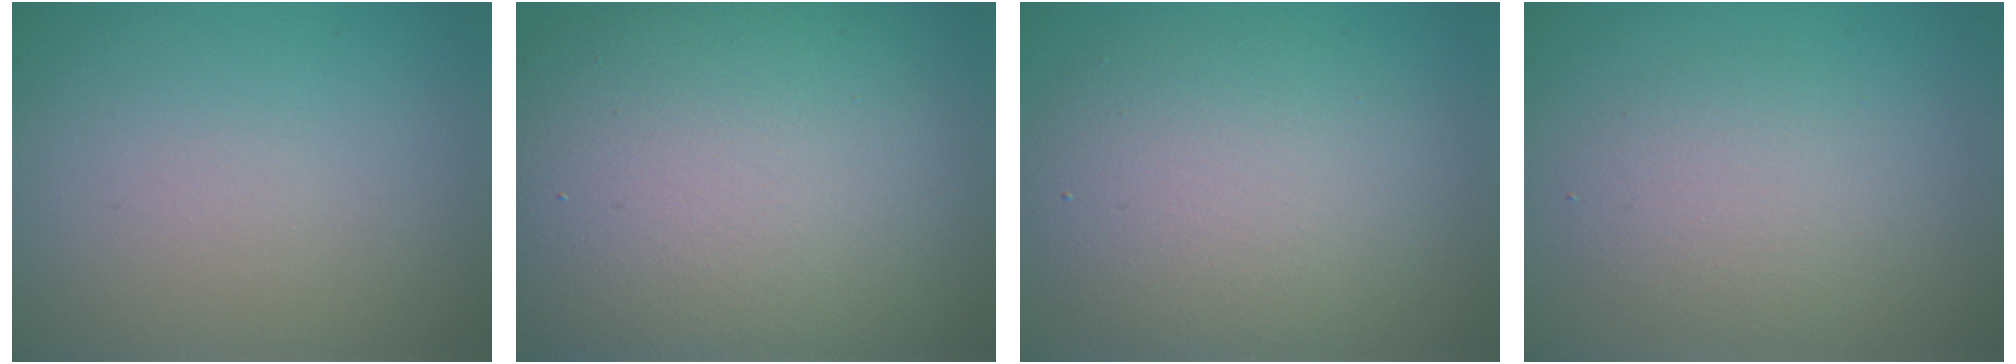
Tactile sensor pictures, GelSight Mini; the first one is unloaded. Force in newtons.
{"total": 13.3, "press": 13.3, "slide": 0.5}
{"total": 5.8, "press": 5.8, "slide": 0.4}
{"total": 2.6, "press": 2.6, "slide": 0.0}